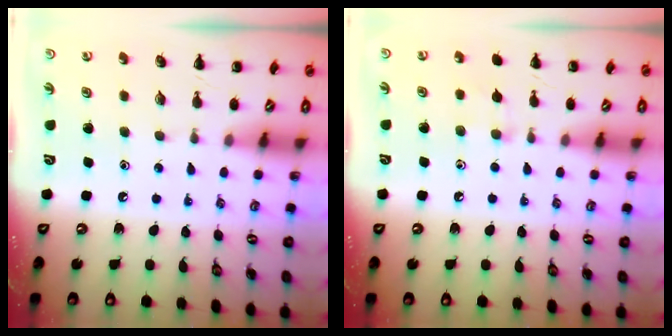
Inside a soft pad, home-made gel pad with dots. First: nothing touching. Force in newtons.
{"total": 5.2, "press": 5.0, "slide": 1.5}